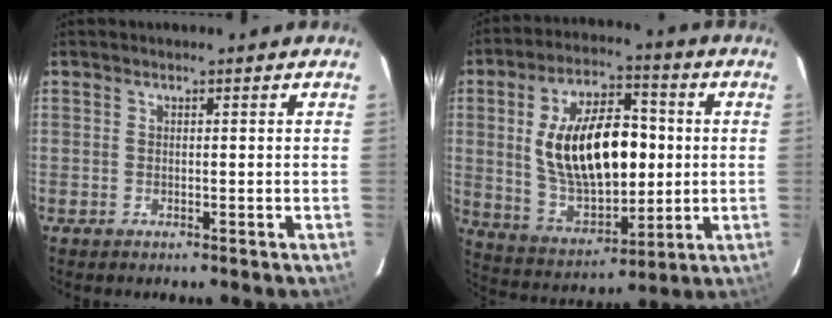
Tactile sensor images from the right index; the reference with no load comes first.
{"total": 20.1, "force": [1.7, 10.2, 17.2], "torque": [-0.317, 0.013, 0.049]}